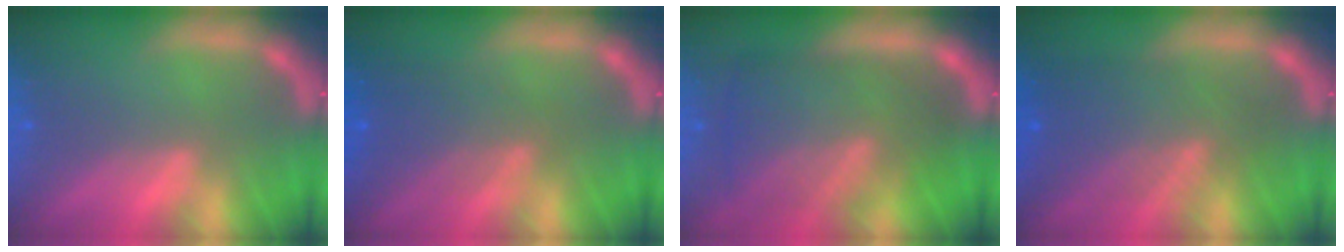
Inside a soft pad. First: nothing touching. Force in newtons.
{"total": 5.1}
{"total": 9.5}
{"total": 7.6}